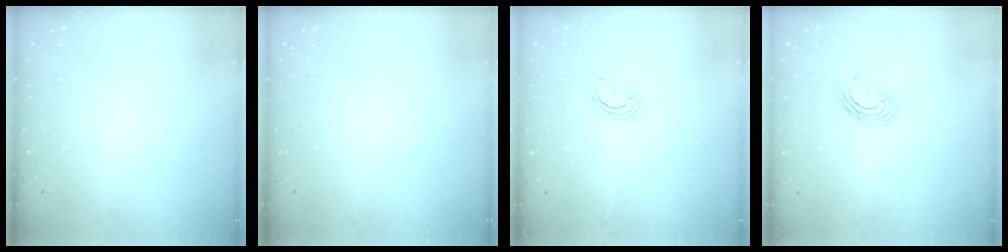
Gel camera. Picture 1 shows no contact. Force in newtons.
{"total": 0.0}
{"total": 2.5, "press": 2.5, "slide": 0.2}
{"total": 9.2, "press": 9.1, "slide": 1.6}